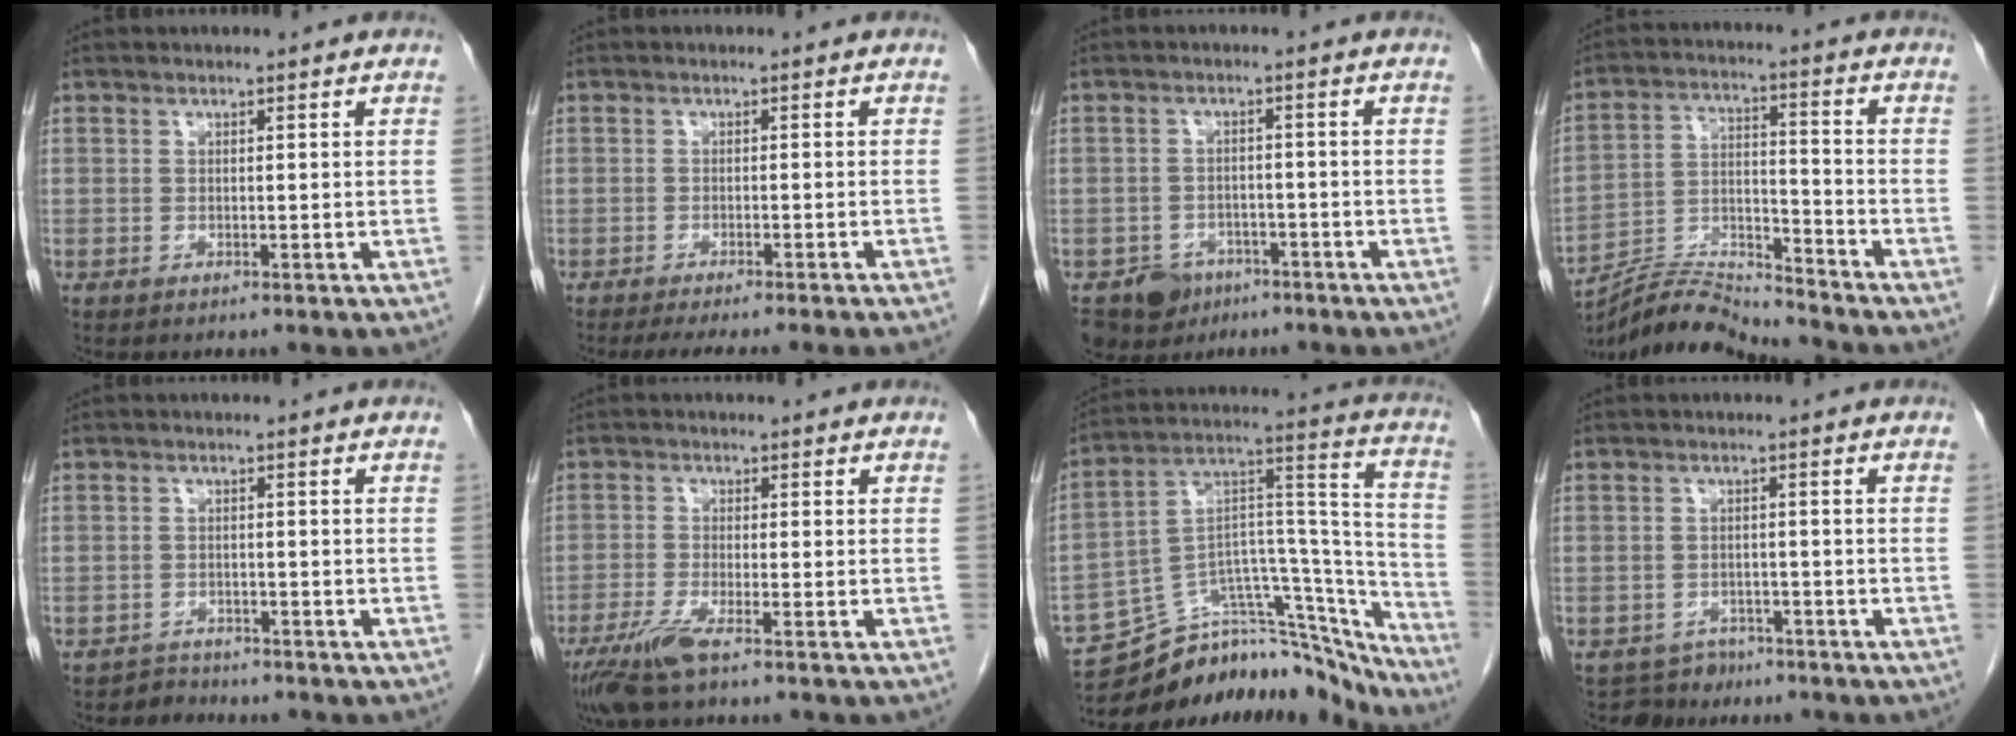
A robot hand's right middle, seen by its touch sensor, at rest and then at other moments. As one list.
[{"total": 8.7, "force": [-7.5, -0.6, 4.4], "torque": [-0.035, -0.016, -0.100]}, {"total": 5.9, "force": [-3.9, 4.2, 1.2], "torque": [-0.017, 0.005, -0.058]}, {"total": 9.8, "force": [-9.7, -1.3, 0.2], "torque": [-0.004, 0.026, -0.178]}, {"total": 2.0, "force": [-1.7, 0.4, -1.0], "torque": [0.023, -0.003, -0.030]}, {"total": 5.1, "force": [-3.3, 0.1, 3.8], "torque": [-0.083, -0.017, -0.068]}, {"total": 23.2, "force": [-21.5, 5.7, 6.5], "torque": [-0.063, 0.065, -0.323]}, {"total": 3.5, "force": [-2.7, 2.1, -0.7], "torque": [0.012, 0.006, -0.043]}]